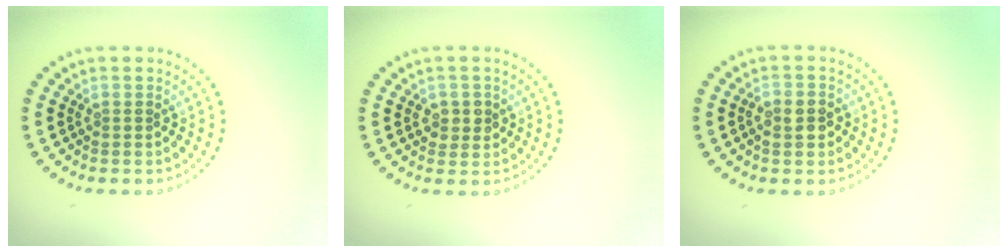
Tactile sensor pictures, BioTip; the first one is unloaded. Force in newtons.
{"total": 1.8, "press": 1.8, "slide": 0.2}
{"total": 2.3, "press": 2.2, "slide": 0.6}